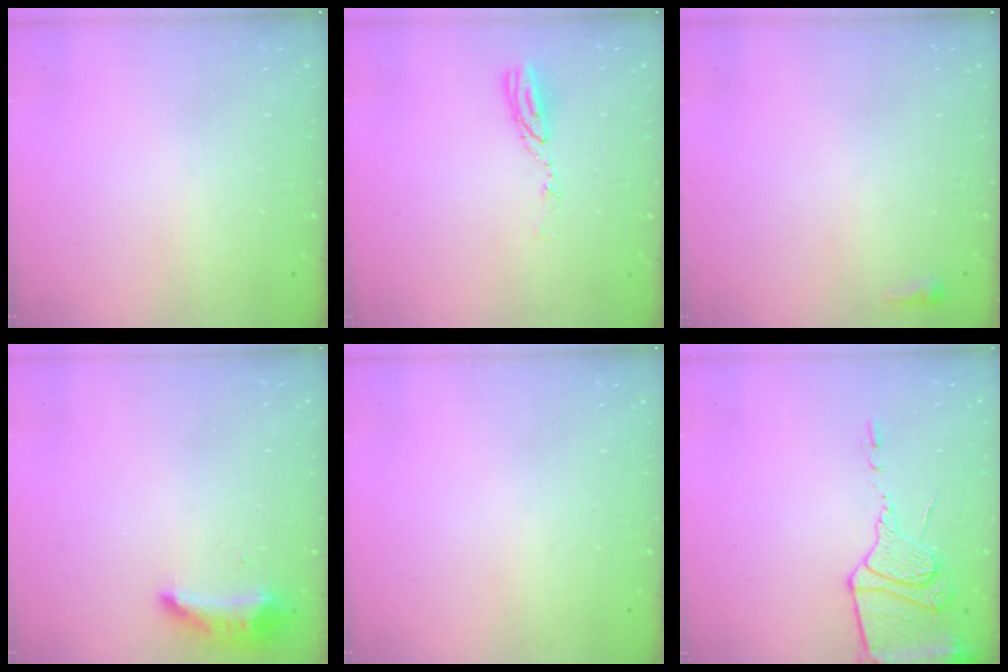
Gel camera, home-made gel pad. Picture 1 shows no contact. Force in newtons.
{"total": 5.2, "press": 5.2, "slide": 0.3}
{"total": 2.4, "press": 2.4, "slide": 0.6}
{"total": 8.5, "press": 8.3, "slide": 2.0}
{"total": 0.0}
{"total": 13.7, "press": 13.7, "slide": 1.2}